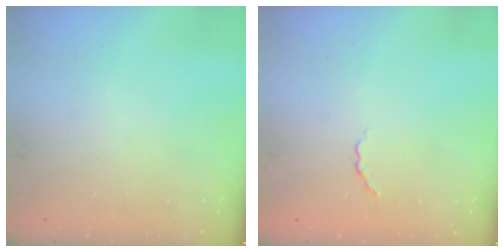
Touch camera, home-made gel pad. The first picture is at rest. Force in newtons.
{"total": 2.2, "press": 2.0, "slide": 0.8}